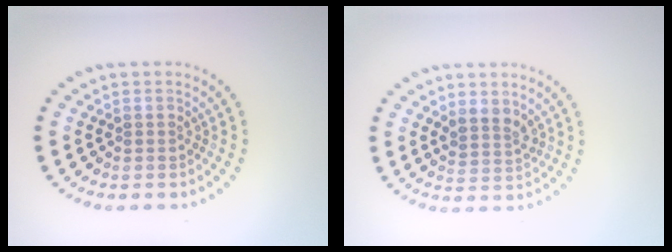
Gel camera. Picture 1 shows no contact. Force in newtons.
{"total": 2.1, "press": 1.7, "slide": 1.2}